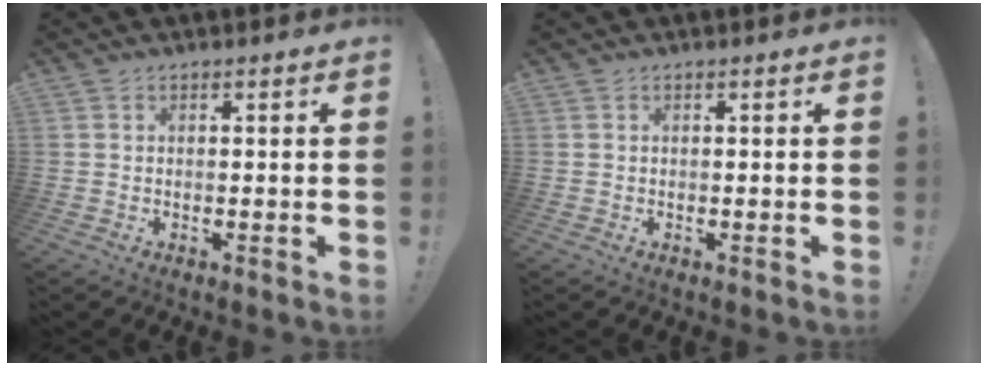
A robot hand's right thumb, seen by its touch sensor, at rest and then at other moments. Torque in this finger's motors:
{"motor_torque": [0.00, 0.00, -0.01, 0.01, 0.00]}